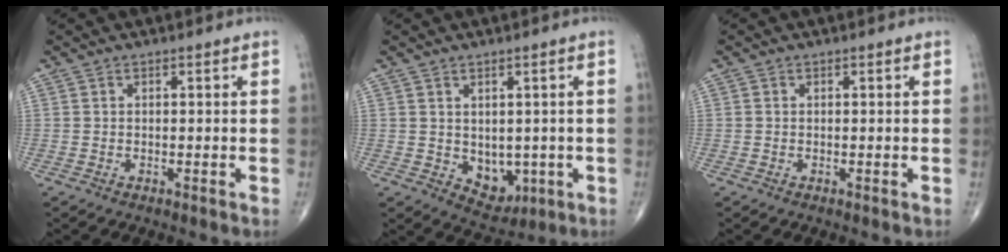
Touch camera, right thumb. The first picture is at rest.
{"total": 6.0, "force": [-0.6, 4.5, 3.9], "torque": [-0.027, -0.011, 0.012]}
{"total": 0.0}